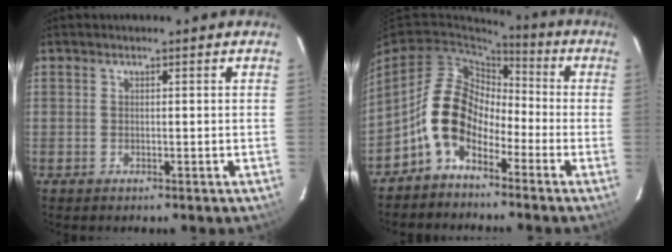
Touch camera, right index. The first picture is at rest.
{"total": 10.2, "force": [-5.3, 6.7, 5.7], "torque": [-0.109, 0.023, -0.109]}